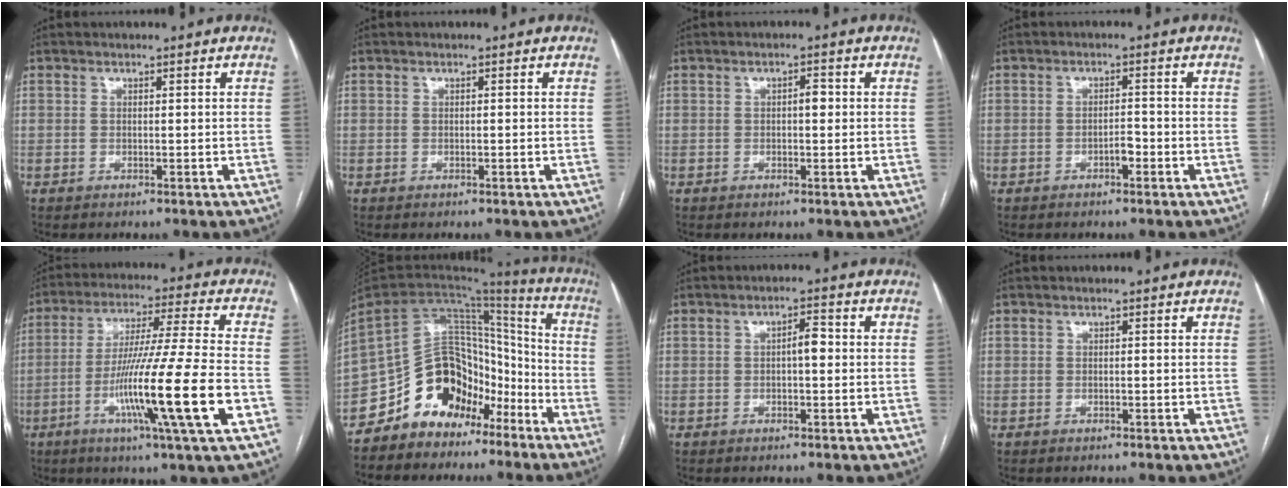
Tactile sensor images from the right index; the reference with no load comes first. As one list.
[{"total": 0.0}, {"total": 1.8, "force": [0.1, 0.7, 1.6], "torque": [-0.024, 0.004, 0.001]}, {"total": 1.9, "force": [-1.0, 0.6, 1.4], "torque": [-0.020, 0.003, -0.016]}, {"total": 17.7, "force": [-5.5, -1.3, 16.8], "torque": [-0.307, -0.019, -0.102]}, {"total": 15.1, "force": [-9.8, 9.8, 6.1], "torque": [-0.111, 0.070, -0.171]}, {"total": 2.7, "force": [0.0, 0.8, 2.6], "torque": [-0.038, 0.008, -0.002]}, {"total": 0.0}]